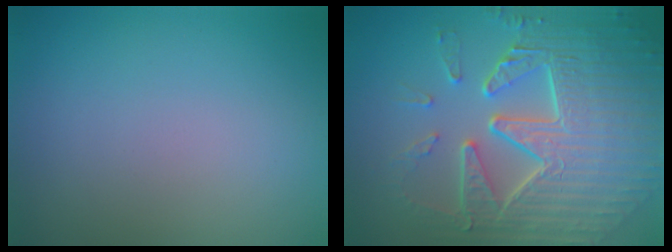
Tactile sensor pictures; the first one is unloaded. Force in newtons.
{"total": 9.4, "press": 6.4, "slide": 6.9}